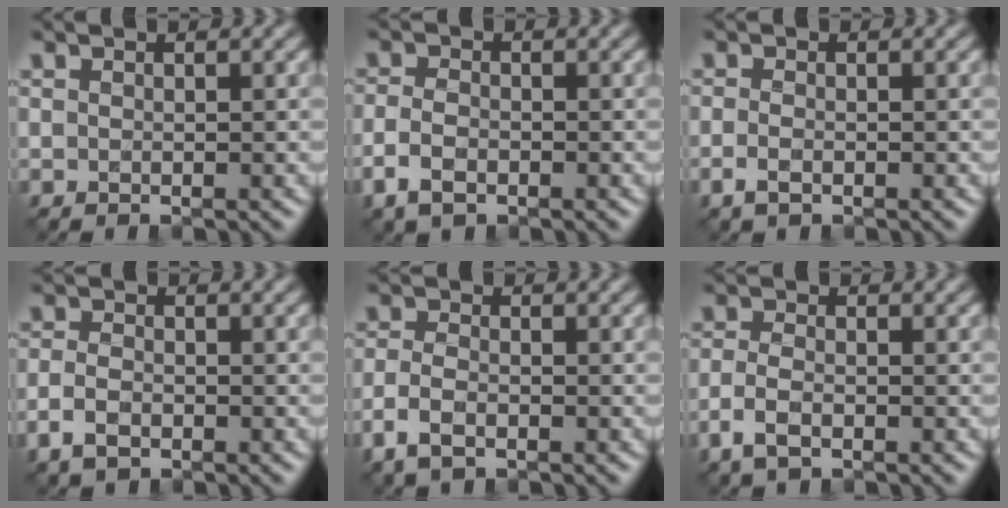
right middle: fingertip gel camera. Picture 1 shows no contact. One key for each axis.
{"total": 2.7, "fx": -1.3, "fy": 1.6, "fz": 1.8, "tx": -0.039, "ty": -0.005, "tz": -0.033}
{"total": 1.4, "fx": -0.7, "fy": 0.6, "fz": 1.0, "tx": -0.026, "ty": -0.005, "tz": -0.016}
{"total": 2.4, "fx": -1.2, "fy": 1.4, "fz": 1.5, "tx": -0.035, "ty": -0.004, "tz": -0.030}
{"total": 2.7, "fx": -1.5, "fy": 1.2, "fz": 1.8, "tx": -0.046, "ty": -0.004, "tz": -0.038}
{"total": 2.5, "fx": -1.3, "fy": 1.1, "fz": 1.8, "tx": -0.046, "ty": -0.003, "tz": -0.033}